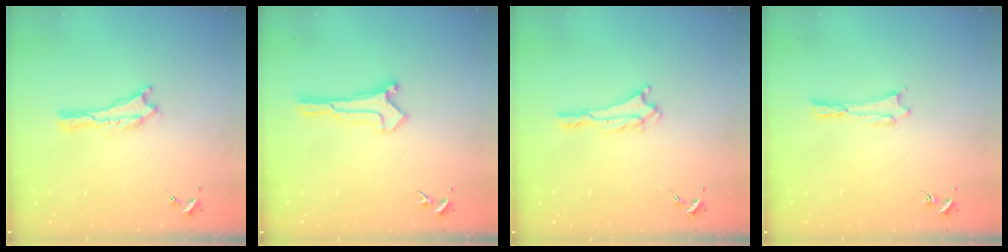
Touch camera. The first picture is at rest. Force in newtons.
{"total": 0.6, "press": 0.6, "slide": 0.0}
{"total": 1.0, "press": 1.0, "slide": 0.1}
{"total": 0.0}